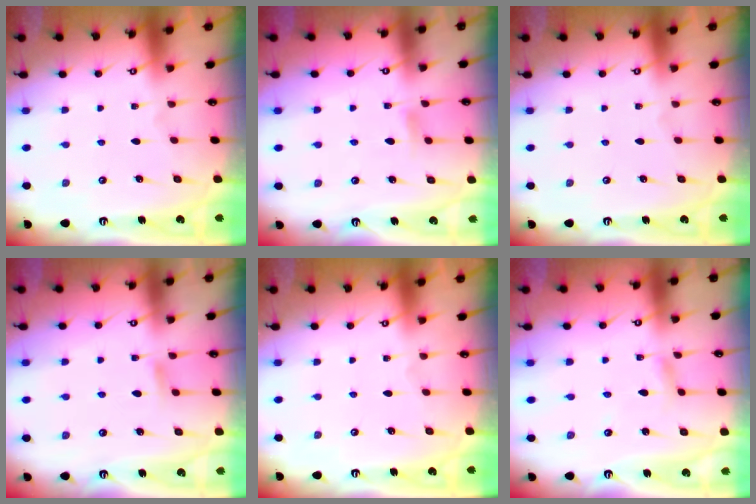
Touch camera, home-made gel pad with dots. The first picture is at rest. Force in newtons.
{"total": 6.0, "press": 5.9, "slide": 0.7}
{"total": 0.0}
{"total": 4.6, "press": 4.6, "slide": 0.6}
{"total": 0.0}
{"total": 2.8, "press": 2.8, "slide": 0.4}